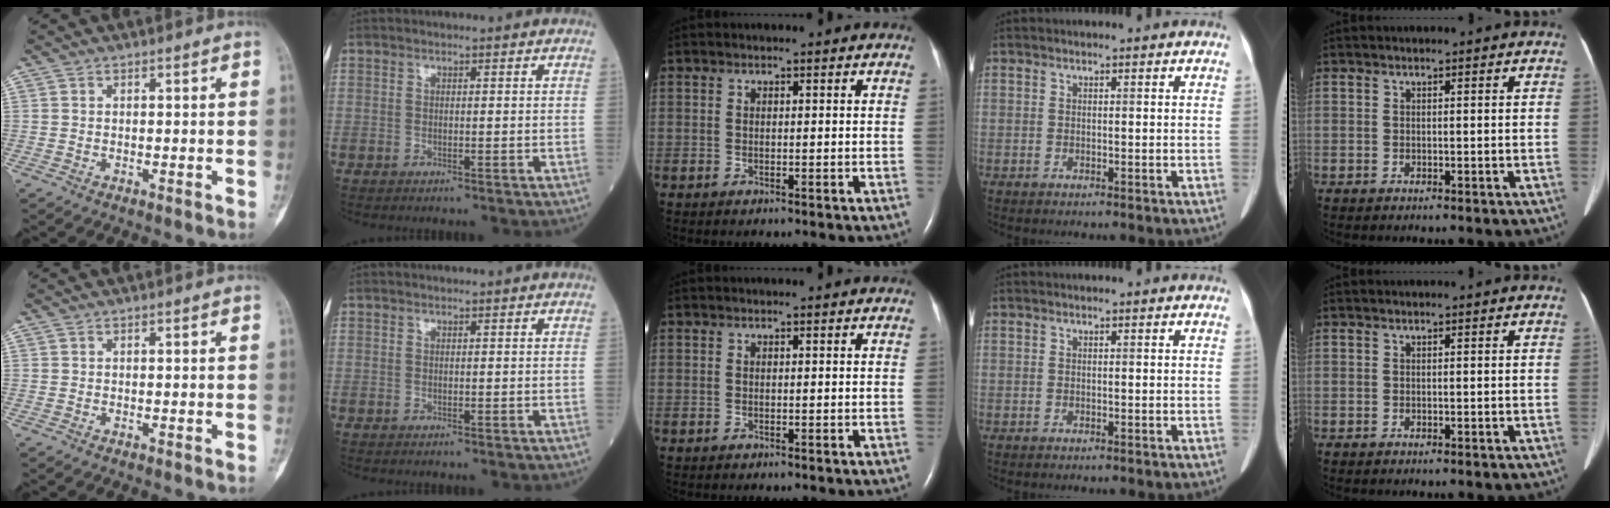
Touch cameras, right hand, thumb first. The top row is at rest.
{}